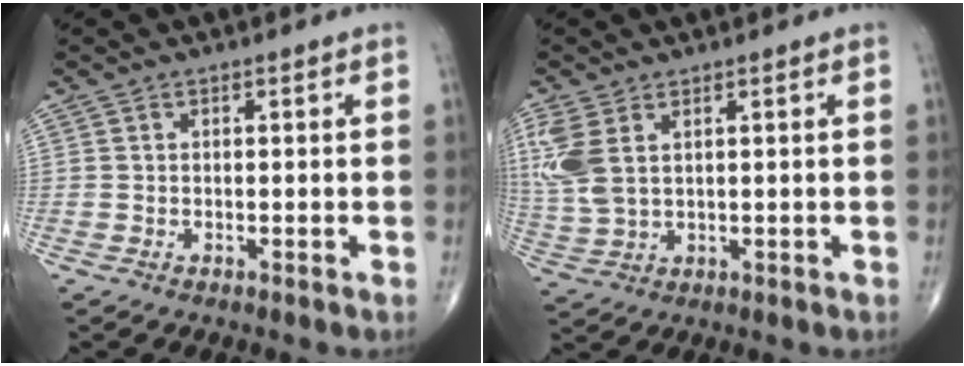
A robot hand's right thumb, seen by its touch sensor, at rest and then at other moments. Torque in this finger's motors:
{"motor_torque": [0.16, 0.21, 0.93, 0.57, 0.09]}